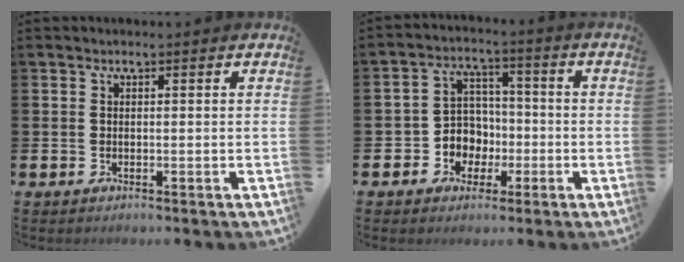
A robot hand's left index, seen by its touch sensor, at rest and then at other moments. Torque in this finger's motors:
{"motor_torque": [0.78, 0.70, 0.14, 0.05]}